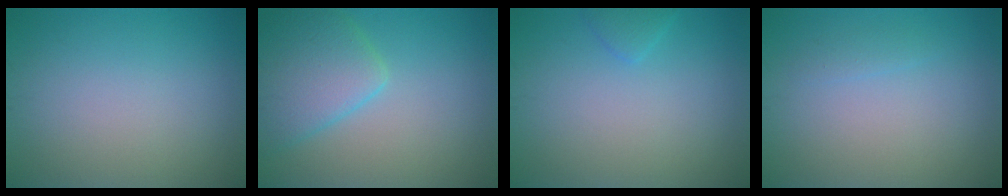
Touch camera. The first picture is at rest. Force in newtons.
{"total": 5.3, "press": 5.3, "slide": 0.3}
{"total": 1.0, "press": 1.0, "slide": 0.1}
{"total": 0.8, "press": 0.8, "slide": 0.0}